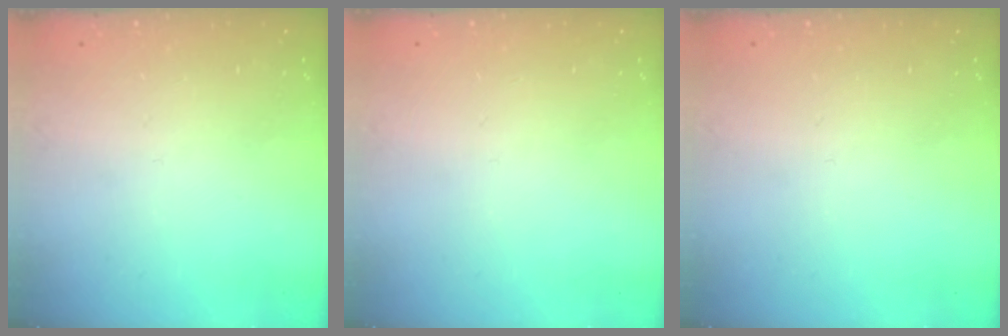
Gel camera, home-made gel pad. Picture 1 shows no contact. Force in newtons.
{"total": 0.0}
{"total": 0.0}